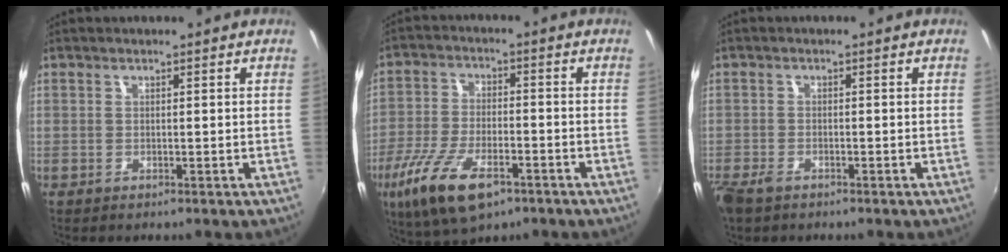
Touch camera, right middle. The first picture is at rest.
{"total": 14.0, "force": [-7.7, 5.8, 10.2], "torque": [-0.220, -0.035, -0.144]}
{"total": 3.9, "force": [-3.0, 1.6, 2.0], "torque": [-0.054, -0.014, -0.060]}